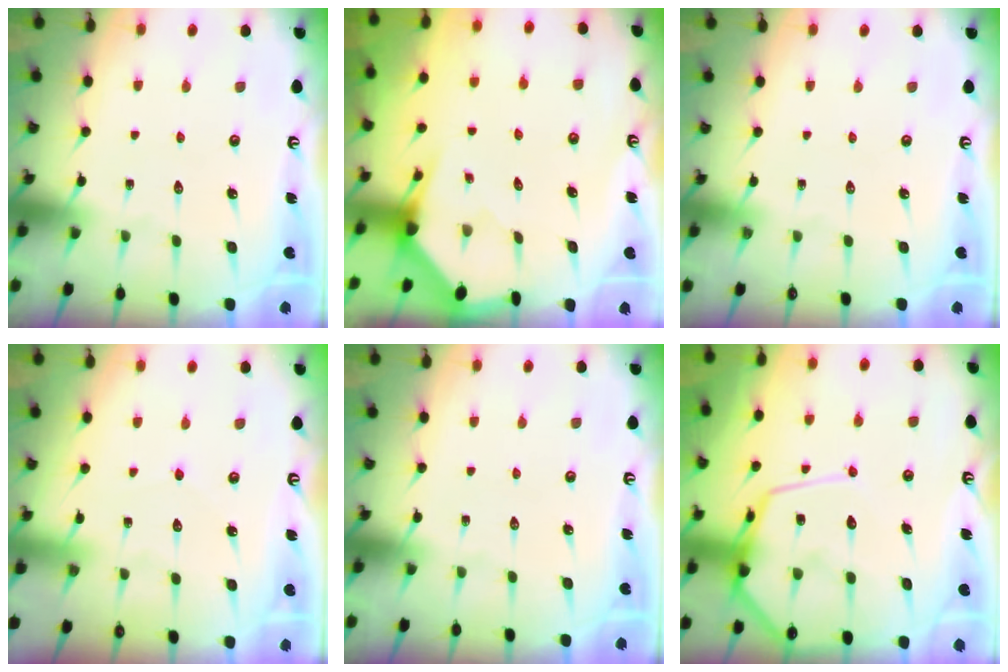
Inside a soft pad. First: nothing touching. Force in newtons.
{"total": 2.7, "press": 2.7, "slide": 0.2}
{"total": 0.0}
{"total": 2.1, "press": 2.1, "slide": 0.1}
{"total": 0.0}
{"total": 13.7, "press": 13.7, "slide": 1.5}